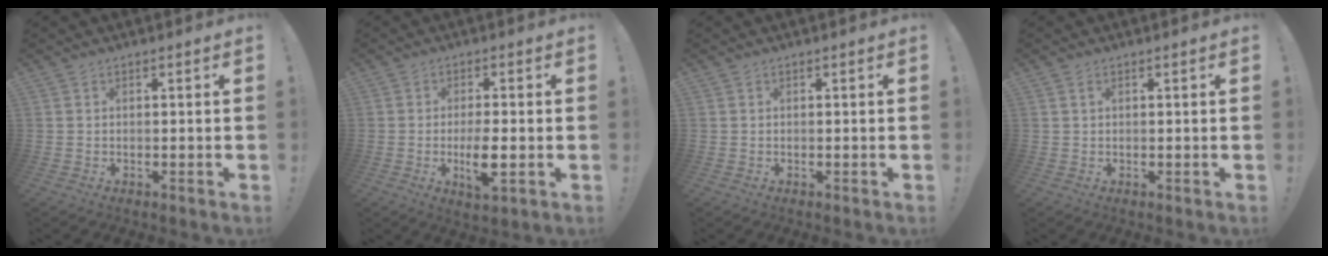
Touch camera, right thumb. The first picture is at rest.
{"total": 6.8, "force": [-1.6, 2.0, 6.3], "torque": [-0.120, -0.005, -0.027]}
{"total": 0.0}
{"total": 1.0, "force": [0.5, 0.4, 0.8], "torque": [-0.015, 0.001, 0.009]}